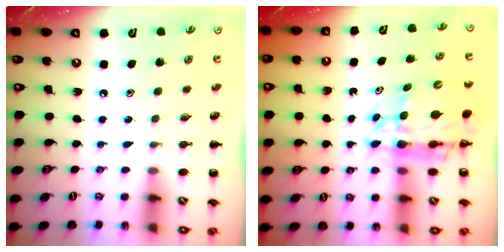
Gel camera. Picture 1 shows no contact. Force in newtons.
{"total": 11.2, "press": 10.7, "slide": 3.3}